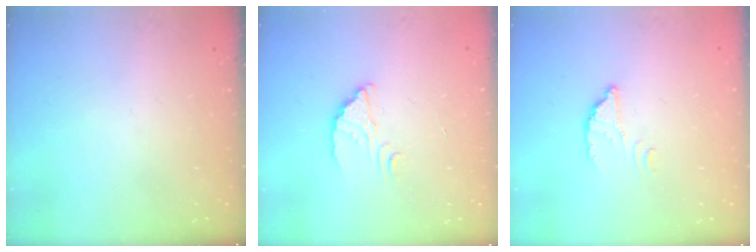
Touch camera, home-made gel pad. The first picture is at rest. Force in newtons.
{"total": 2.5, "press": 2.5, "slide": 0.1}
{"total": 2.8, "press": 2.8, "slide": 0.1}